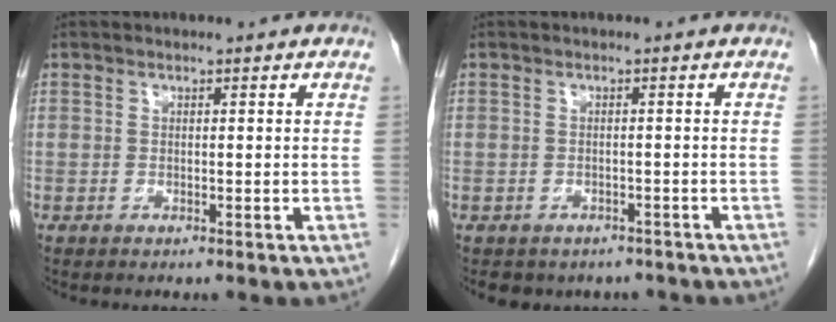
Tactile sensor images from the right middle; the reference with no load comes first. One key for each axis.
{"total": 5.6, "fx": -4.6, "fy": 3.1, "fz": 0.7, "tx": 0.001, "ty": 0.008, "tz": -0.051}